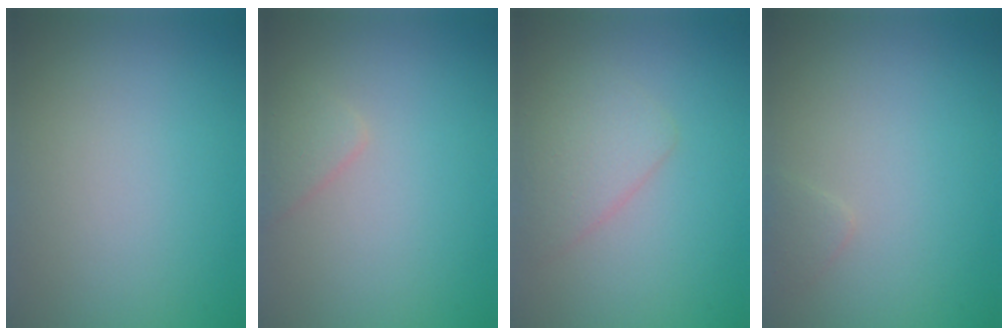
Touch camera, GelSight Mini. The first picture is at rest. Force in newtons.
{"total": 1.2, "press": 1.2, "slide": 0.1}
{"total": 2.4, "press": 2.4, "slide": 0.2}
{"total": 0.8, "press": 0.7, "slide": 0.1}